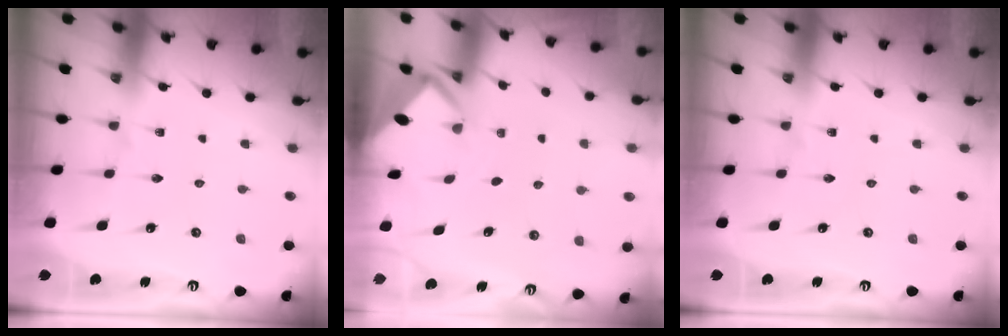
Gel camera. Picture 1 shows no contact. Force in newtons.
{"total": 2.0, "press": 2.0, "slide": 0.2}
{"total": 0.0}